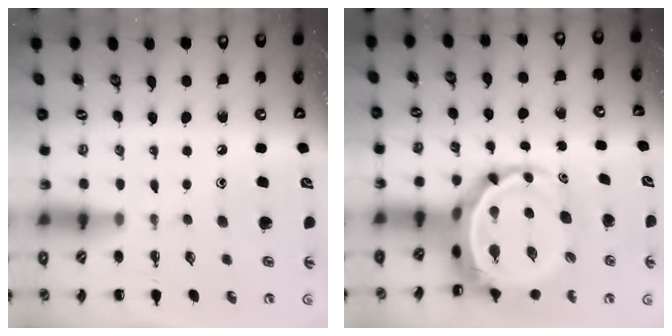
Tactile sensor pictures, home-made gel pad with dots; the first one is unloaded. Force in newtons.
{"total": 6.6, "press": 6.3, "slide": 2.0}